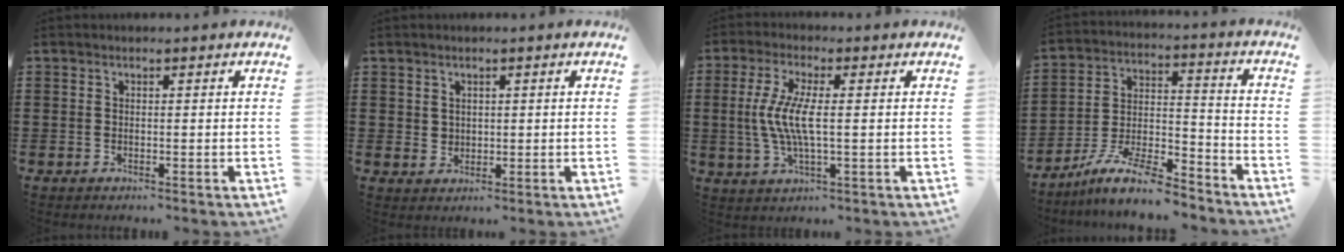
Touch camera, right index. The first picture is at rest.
{"total": 1.8, "force": [1.1, 1.5, 0.2], "torque": [-0.009, 0.007, 0.021]}
{"total": 6.8, "force": [-0.2, 1.6, 6.6], "torque": [-0.148, -0.009, -0.014]}
{"total": 10.3, "force": [-8.8, 1.7, 5.0], "torque": [-0.098, 0.019, -0.173]}